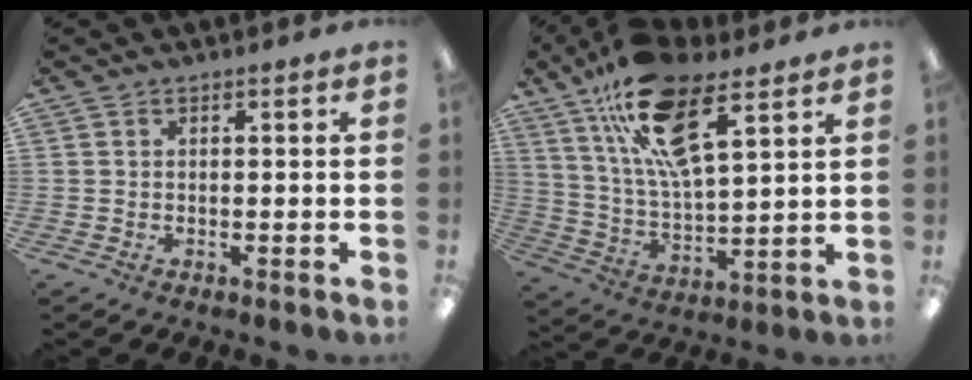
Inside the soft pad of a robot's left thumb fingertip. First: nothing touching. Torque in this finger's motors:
{"motor_torque": [0.47, 0.51, 1.68, -1.09, 0.61]}